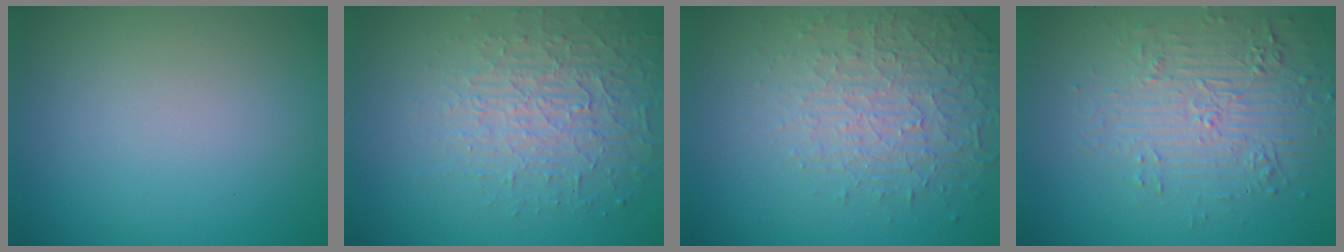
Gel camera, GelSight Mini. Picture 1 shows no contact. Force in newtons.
{"total": 3.7, "press": 3.3, "slide": 1.6}
{"total": 4.5, "press": 3.1, "slide": 3.3}
{"total": 4.2, "press": 3.8, "slide": 1.8}